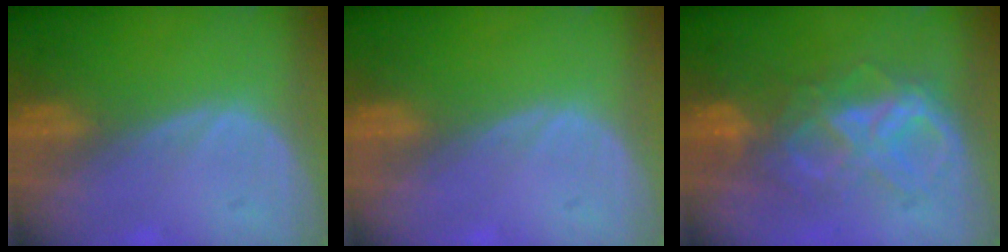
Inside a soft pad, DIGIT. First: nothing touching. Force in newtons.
{"total": 0.0}
{"total": 7.7, "press": 7.7, "slide": 0.5}